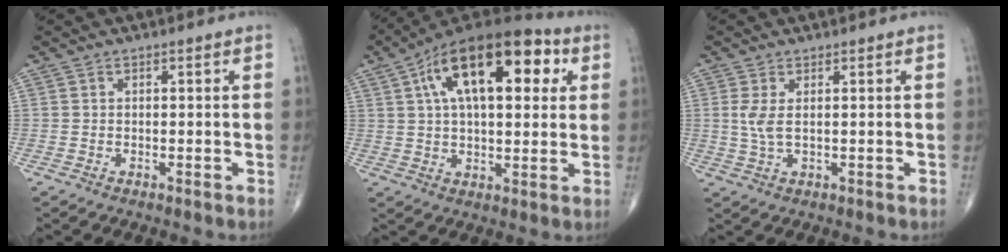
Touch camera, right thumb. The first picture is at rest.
{"total": 22.2, "force": [7.4, 10.4, 18.2], "torque": [-0.277, 0.019, 0.113]}
{"total": 3.3, "force": [0.6, 1.2, 3.0], "torque": [-0.077, -0.003, 0.019]}